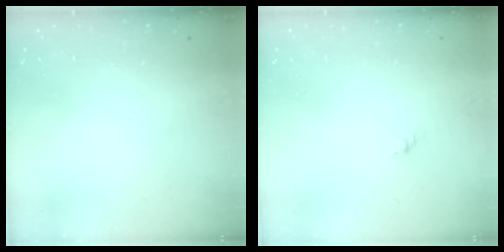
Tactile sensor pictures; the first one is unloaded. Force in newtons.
{"total": 1.6, "press": 1.5, "slide": 0.6}